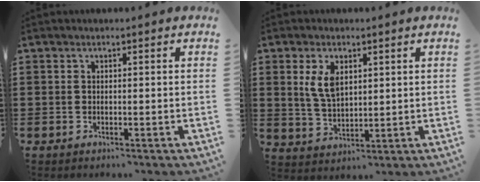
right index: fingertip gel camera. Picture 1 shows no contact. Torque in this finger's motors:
{"motor_torque": [0.49, 0.36, 0.16, 0.10]}